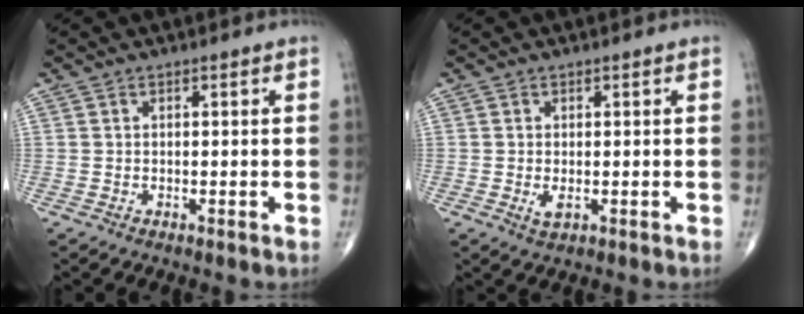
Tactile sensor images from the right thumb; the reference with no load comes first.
{"total": 1.9, "force": [-0.2, 1.0, 1.6], "torque": [-0.032, -0.006, -0.002]}